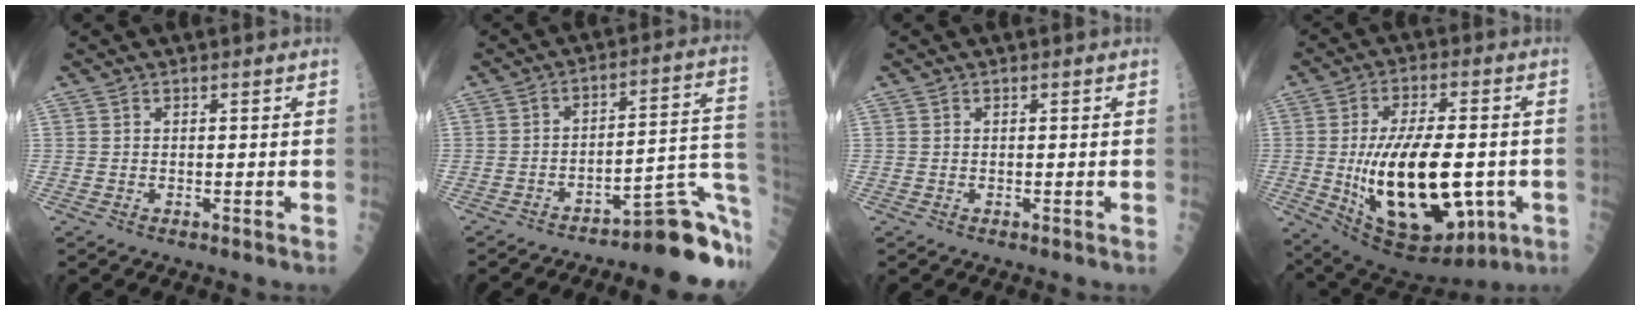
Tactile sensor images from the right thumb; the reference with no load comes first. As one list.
[{"total": 16.7, "force": [-11.8, 2.6, 11.6], "torque": [-0.059, 0.106, -0.167]}, {"total": 0.0}, {"total": 24.0, "force": [-3.4, 11.7, 20.7], "torque": [-0.338, -0.006, -0.022]}]